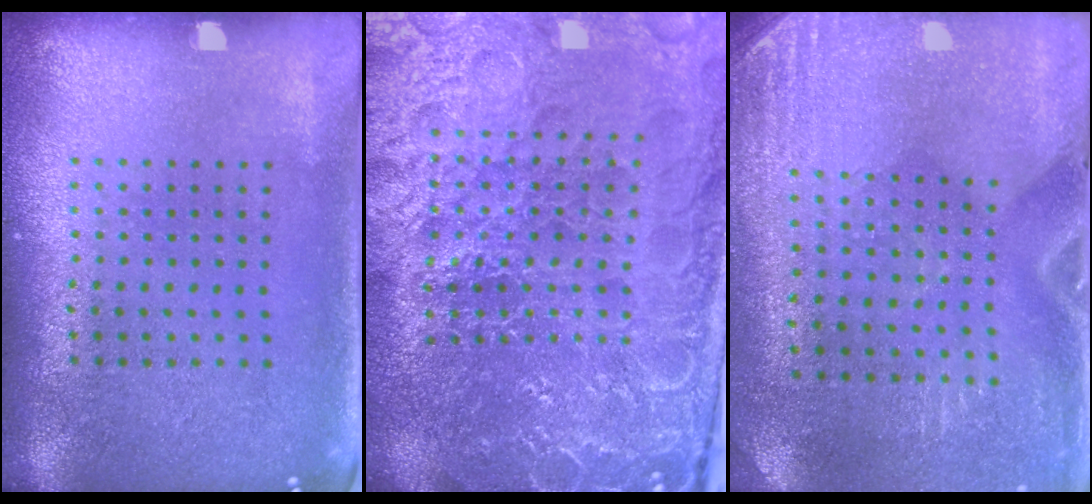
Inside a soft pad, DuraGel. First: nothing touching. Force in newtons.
{"total": 5.2, "press": 4.9, "slide": 1.6}
{"total": 3.0, "press": 2.6, "slide": 1.4}